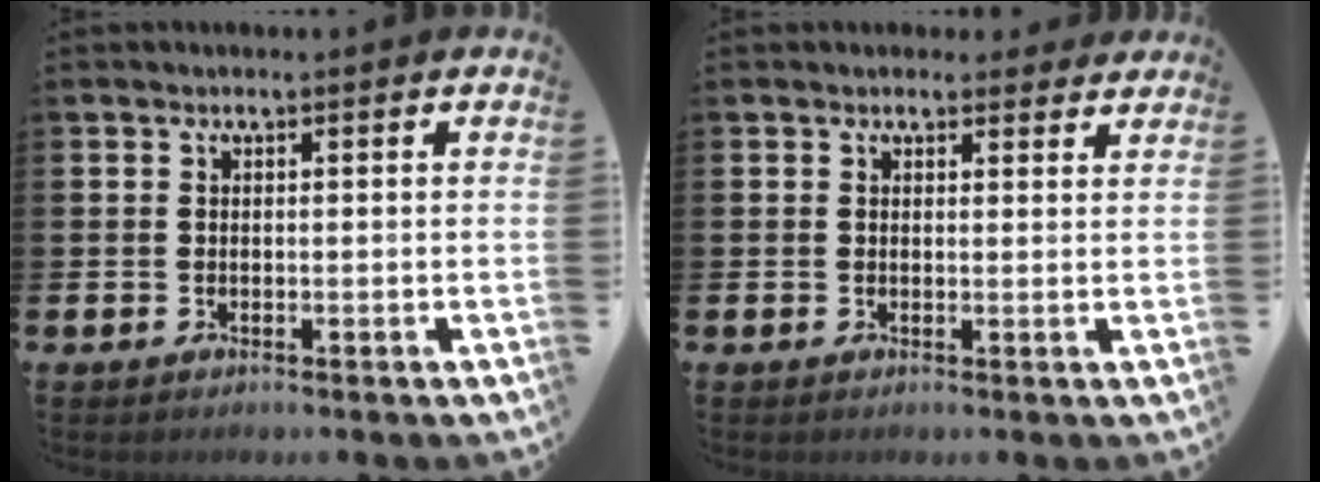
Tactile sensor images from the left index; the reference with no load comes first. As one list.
[{"total": 1.7, "force": [1.5, 0.6, 0.0], "torque": [0.012, -0.004, 0.025]}]